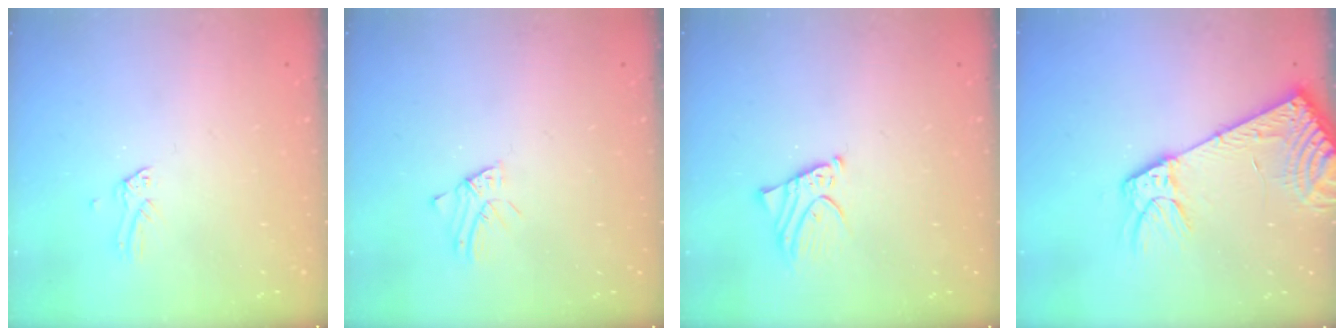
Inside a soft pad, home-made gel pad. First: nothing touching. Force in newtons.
{"total": 1.6, "press": 1.6, "slide": 0.1}
{"total": 2.9, "press": 2.9, "slide": 0.3}
{"total": 10.3, "press": 10.1, "slide": 2.1}